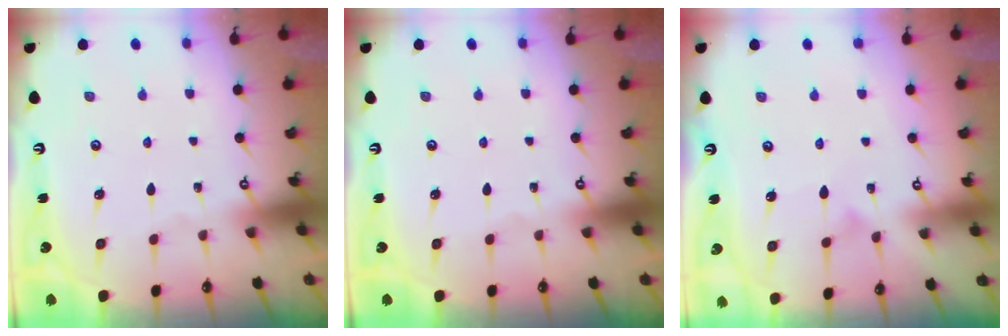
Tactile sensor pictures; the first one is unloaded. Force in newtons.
{"total": 0.0}
{"total": 3.4, "press": 3.4, "slide": 0.2}